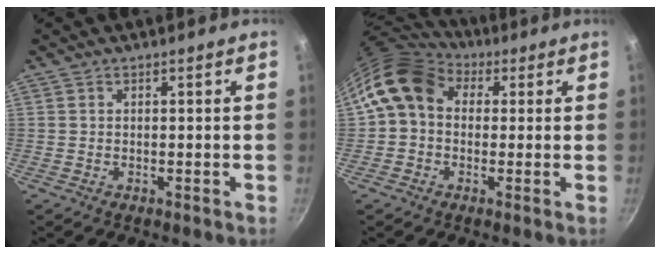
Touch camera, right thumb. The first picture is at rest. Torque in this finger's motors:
{"motor_torque": [-0.61, 1.44, 0.17, -0.02, 0.17]}